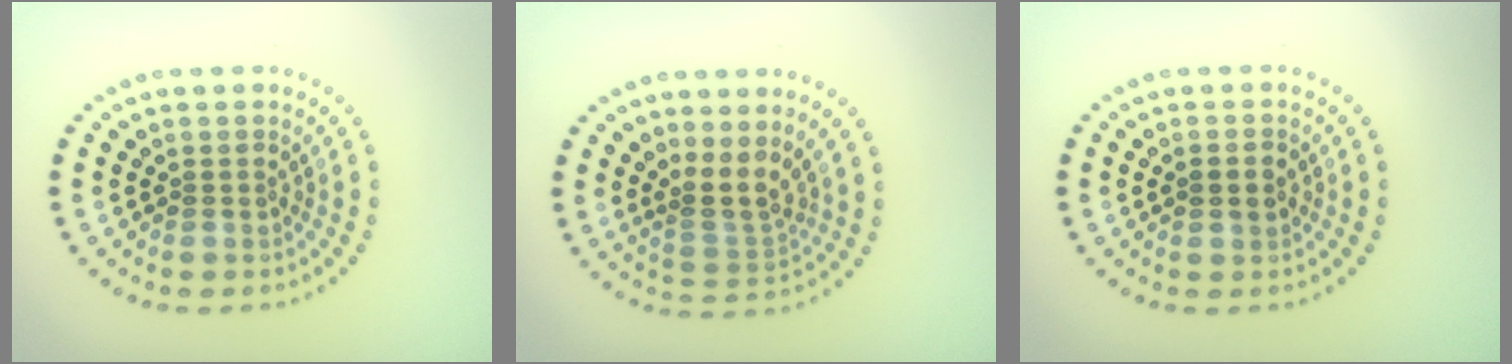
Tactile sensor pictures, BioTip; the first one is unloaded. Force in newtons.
{"total": 2.6, "press": 1.8, "slide": 1.9}
{"total": 1.2, "press": 1.2, "slide": 0.2}